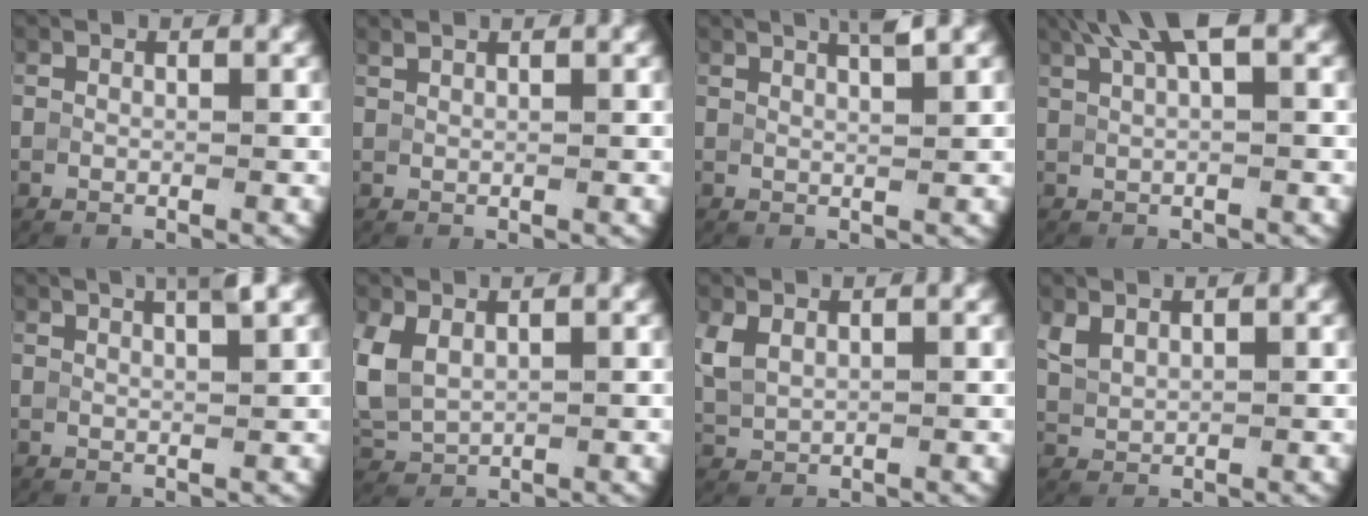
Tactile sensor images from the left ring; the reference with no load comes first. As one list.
[{"total": 0.6, "force": [0.5, -0.1, 0.2], "torque": [-0.008, 0.002, 0.014]}, {"total": 3.5, "force": [2.6, 0.5, 2.2], "torque": [-0.035, 0.002, 0.043]}, {"total": 4.4, "force": [2.9, 0.8, 3.1], "torque": [-0.060, 0.010, 0.051]}, {"total": 5.1, "force": [3.3, 1.6, 3.6], "torque": [-0.048, 0.012, 0.047]}, {"total": 4.8, "force": [0.2, 4.0, 2.6], "torque": [-0.094, -0.016, 0.020]}, {"total": 2.8, "force": [0.6, 2.2, 1.6], "torque": [-0.055, -0.004, 0.025]}, {"total": 2.2, "force": [1.0, 1.5, 1.2], "torque": [-0.039, -0.002, 0.031]}]